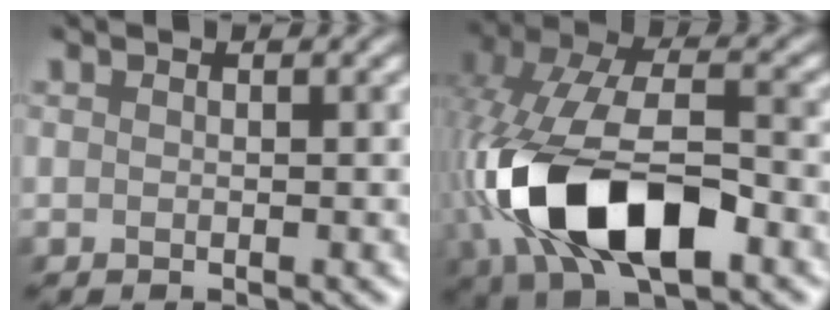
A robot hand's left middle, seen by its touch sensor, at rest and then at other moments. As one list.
[{"total": 12.8, "force": [-4.5, 6.3, 10.2], "torque": [-0.220, 0.006, -0.080]}]